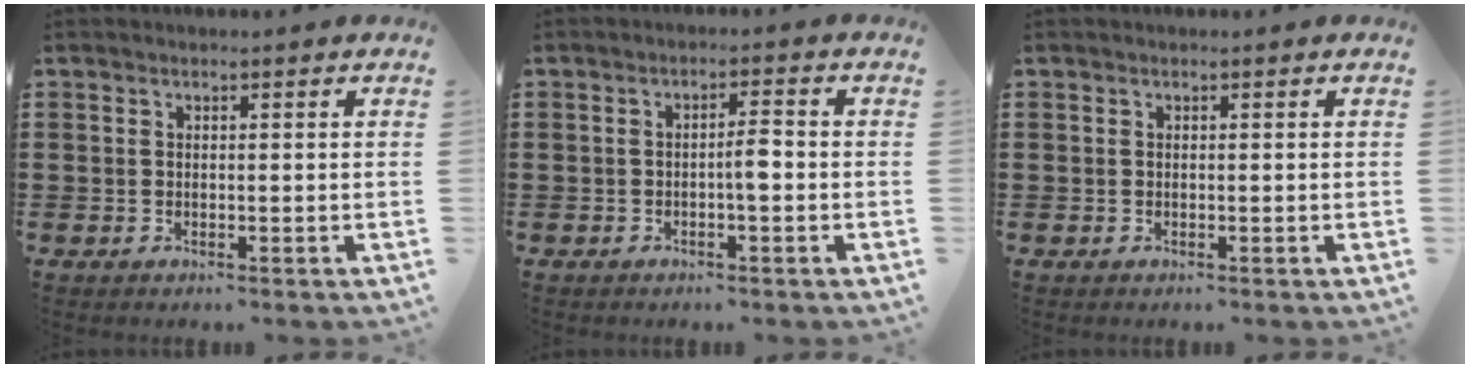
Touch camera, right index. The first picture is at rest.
{"total": 2.8, "force": [-0.6, 0.6, 2.7], "torque": [-0.049, 0.003, -0.011]}
{"total": 0.0}